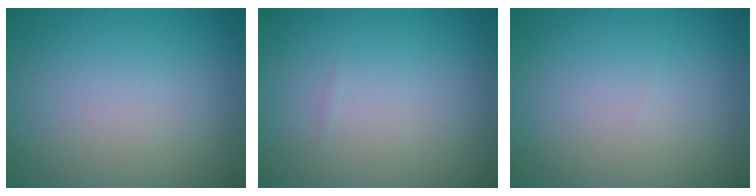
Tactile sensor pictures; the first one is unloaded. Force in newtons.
{"total": 0.0}
{"total": 0.0}